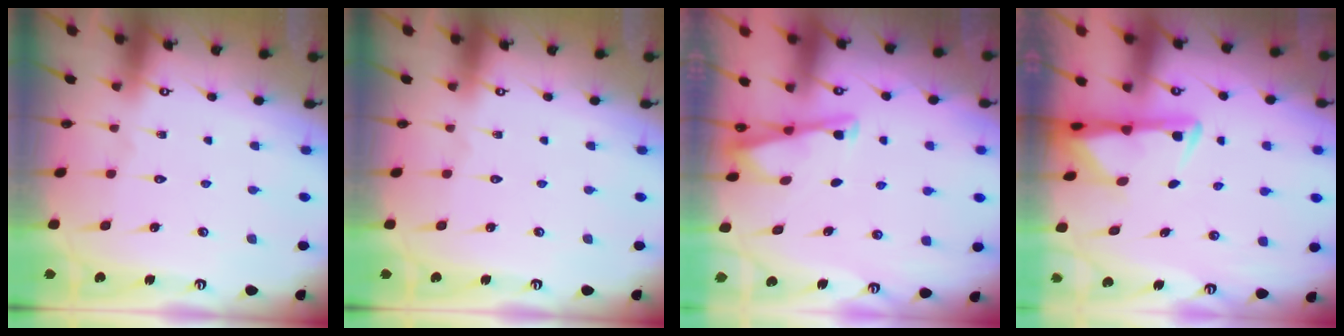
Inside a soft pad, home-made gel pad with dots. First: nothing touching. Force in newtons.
{"total": 0.0}
{"total": 3.2, "press": 3.1, "slide": 0.3}
{"total": 3.2, "press": 3.1, "slide": 0.6}